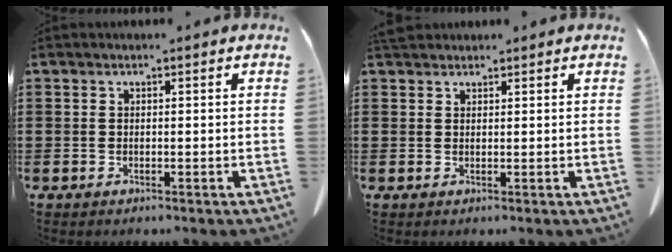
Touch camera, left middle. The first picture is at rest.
{"total": 2.0, "force": [1.8, 0.7, 0.6], "torque": [-0.018, 0.002, 0.036]}